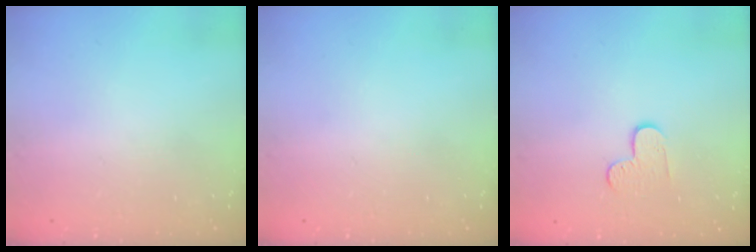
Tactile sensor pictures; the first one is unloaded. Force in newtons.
{"total": 0.0}
{"total": 4.5, "press": 4.5, "slide": 0.4}